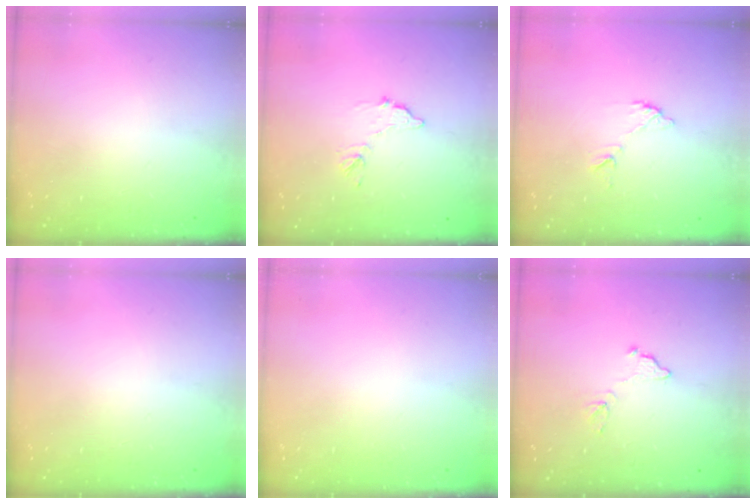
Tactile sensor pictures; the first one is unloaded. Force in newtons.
{"total": 7.9, "press": 7.9, "slide": 0.3}
{"total": 7.2, "press": 7.2, "slide": 0.2}
{"total": 0.0}
{"total": 0.0}
{"total": 7.7, "press": 7.7, "slide": 0.4}